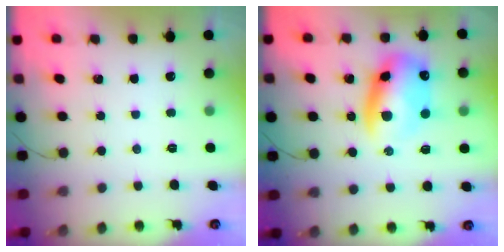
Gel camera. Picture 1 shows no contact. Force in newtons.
{"total": 12.1, "press": 11.7, "slide": 3.0}